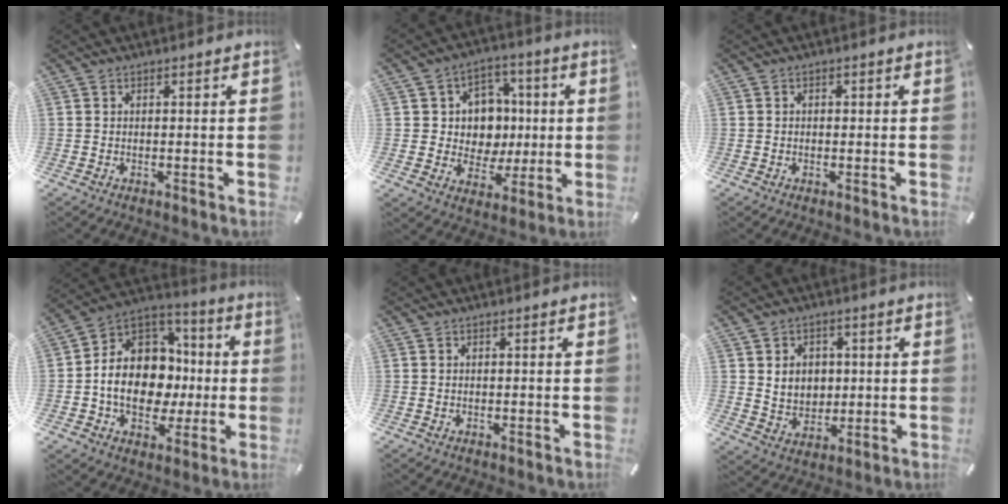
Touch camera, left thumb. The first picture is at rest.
{"total": 10.7, "force": [0.9, 10.3, 2.9], "torque": [-0.039, -0.009, 0.027]}
{"total": 0.7, "force": [-0.1, 0.6, 0.4], "torque": [-0.006, 0.003, -0.004]}
{"total": 15.7, "force": [-2.2, 13.0, 8.6], "torque": [-0.167, -0.001, -0.036]}
{"total": 0.0}
{"total": 6.7, "force": [1.7, 6.1, 2.3], "torque": [-0.041, 0.001, 0.030]}